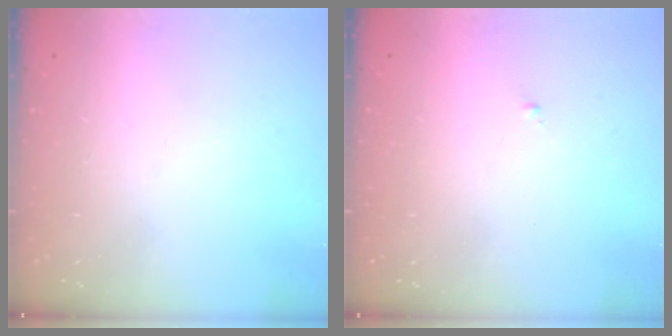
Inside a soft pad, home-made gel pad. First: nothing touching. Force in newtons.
{"total": 0.6, "press": 0.6, "slide": 0.2}